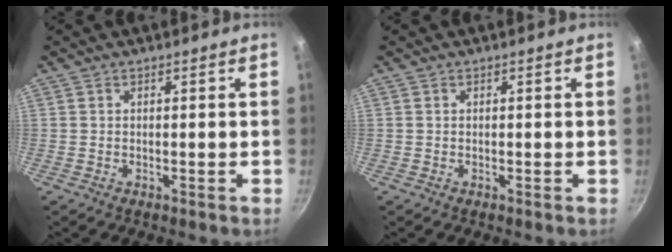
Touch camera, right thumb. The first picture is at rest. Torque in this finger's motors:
{"motor_torque": [-0.07, 0.07, 0.00, 0.00, 0.02]}